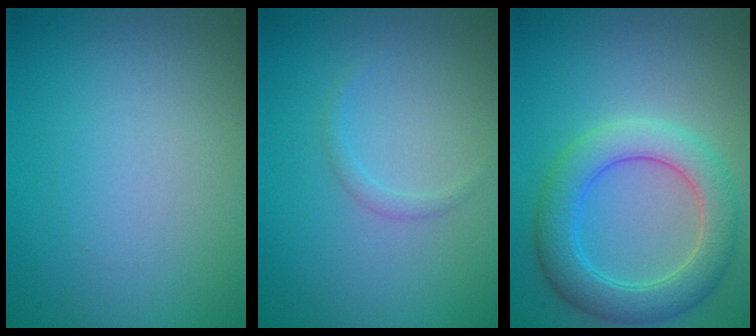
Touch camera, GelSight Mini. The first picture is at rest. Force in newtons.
{"total": 0.9, "press": 0.9, "slide": 0.0}
{"total": 5.4, "press": 5.4, "slide": 0.1}